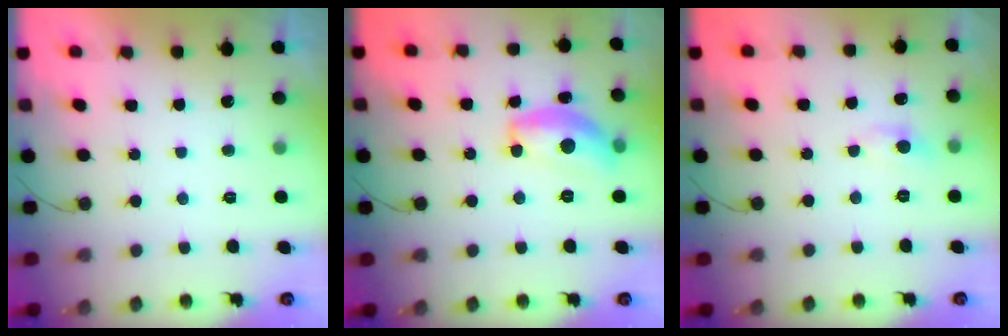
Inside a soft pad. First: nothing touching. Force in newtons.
{"total": 14.0, "press": 14.0, "slide": 0.7}
{"total": 4.9, "press": 4.9, "slide": 0.6}